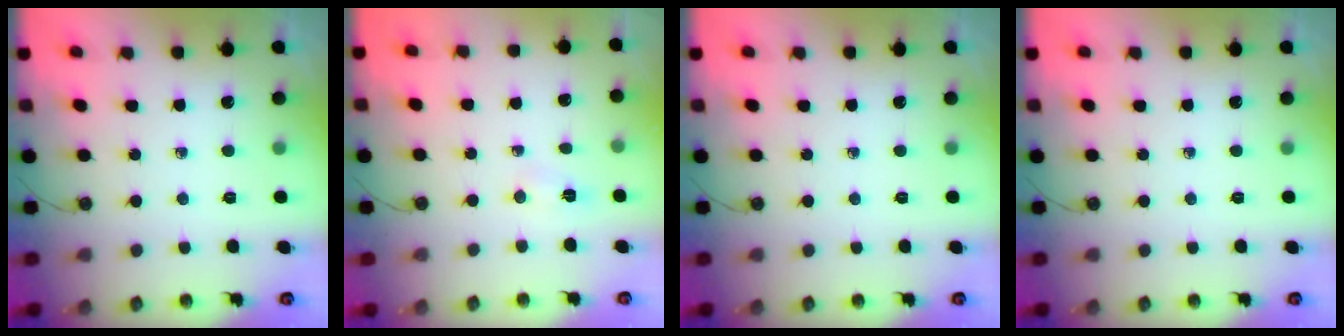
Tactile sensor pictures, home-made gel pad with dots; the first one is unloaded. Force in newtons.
{"total": 2.3, "press": 2.3, "slide": 0.3}
{"total": 0.0}
{"total": 0.0}